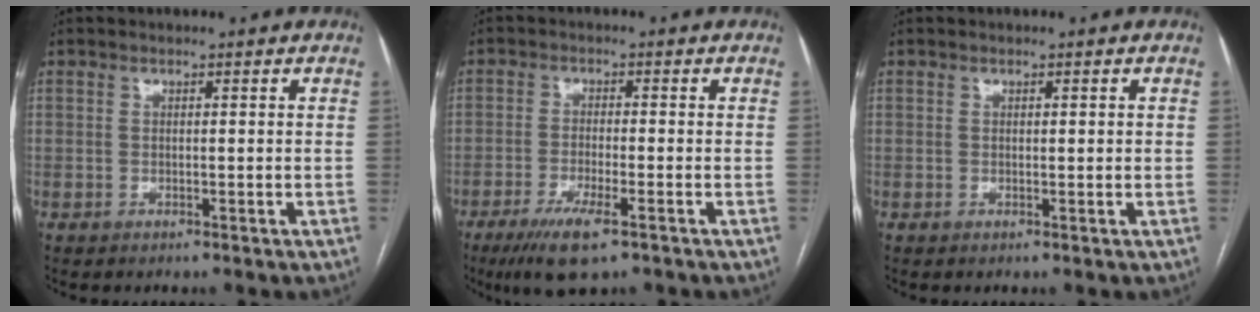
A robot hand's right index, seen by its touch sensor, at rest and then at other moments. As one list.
[{"total": 7.3, "force": [-4.4, 1.0, 5.7], "torque": [-0.109, -0.018, -0.076]}, {"total": 0.7, "force": [0.1, 0.2, 0.7], "torque": [-0.011, 0.000, 0.002]}]